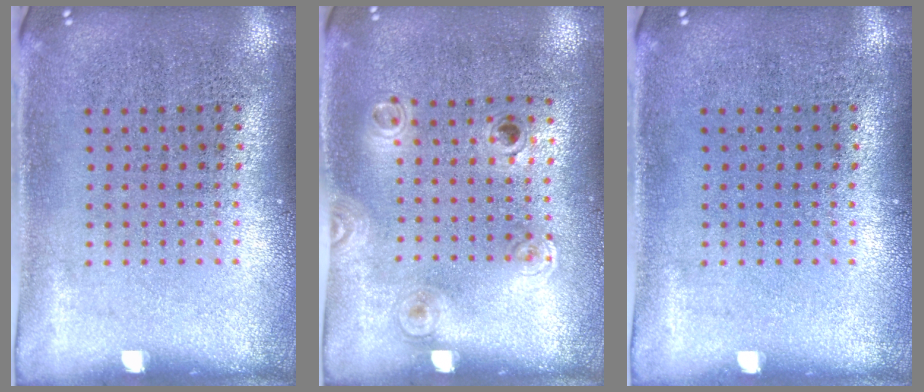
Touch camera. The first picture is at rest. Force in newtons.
{"total": 1.1, "press": 0.8, "slide": 0.8}
{"total": 0.0}